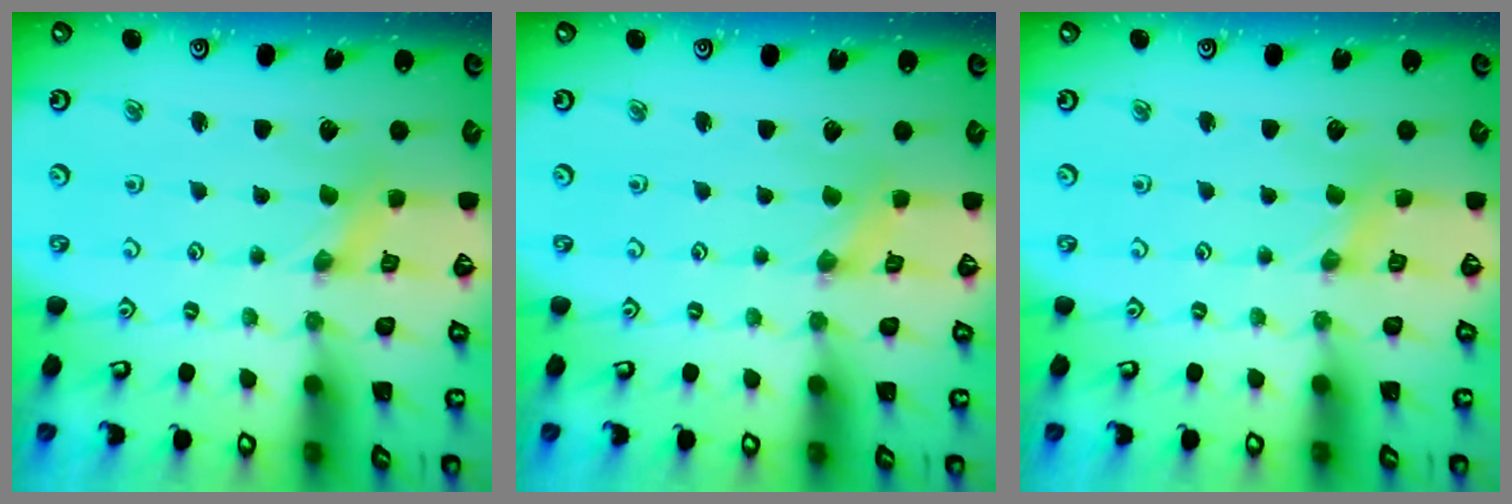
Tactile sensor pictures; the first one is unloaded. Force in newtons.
{"total": 0.0}
{"total": 2.1, "press": 2.0, "slide": 0.4}